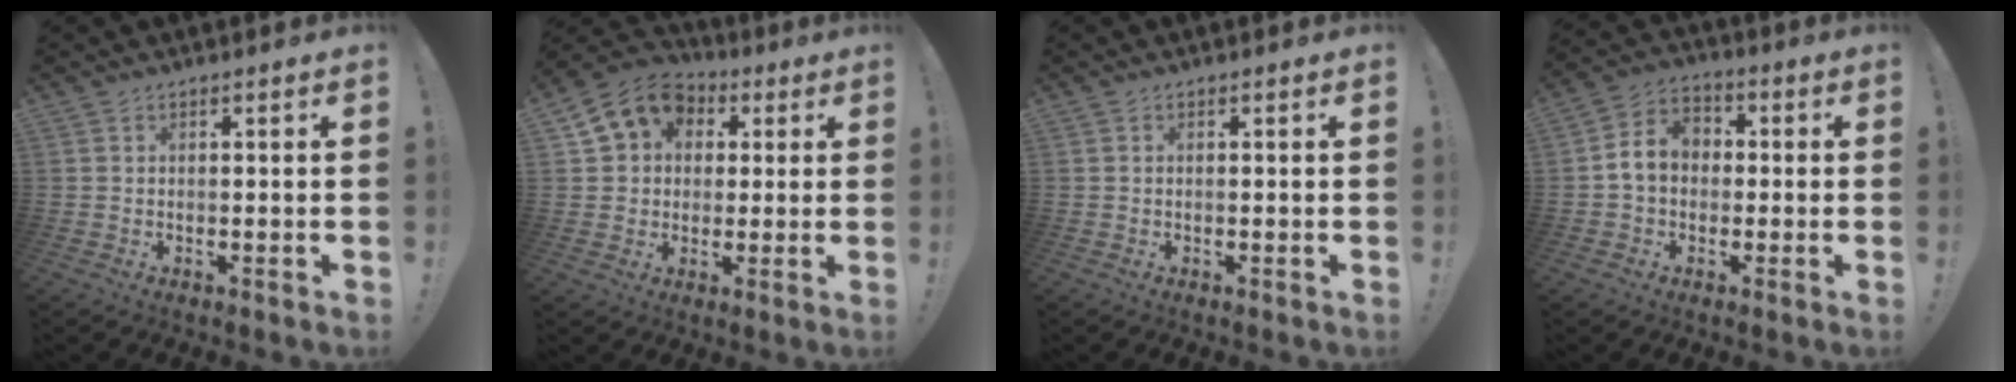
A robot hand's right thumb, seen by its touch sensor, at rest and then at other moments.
{"total": 12.5, "force": [4.2, 10.4, 5.5], "torque": [-0.079, -0.010, 0.087]}
{"total": 0.0}
{"total": 8.6, "force": [0.0, 7.0, 5.1], "torque": [-0.087, 0.016, 0.008]}